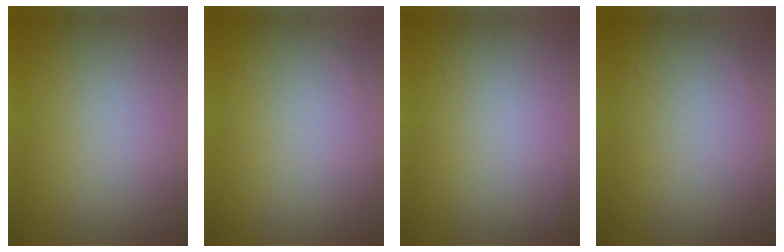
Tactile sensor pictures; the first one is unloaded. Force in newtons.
{"total": 0.0}
{"total": 0.0}
{"total": 0.0}